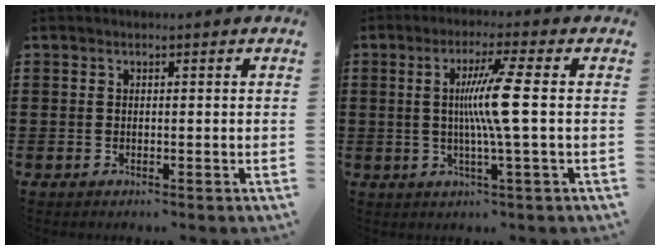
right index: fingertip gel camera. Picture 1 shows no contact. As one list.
[{"total": 7.9, "force": [0.3, -0.9, 7.8], "torque": [-0.151, -0.008, -0.007]}]